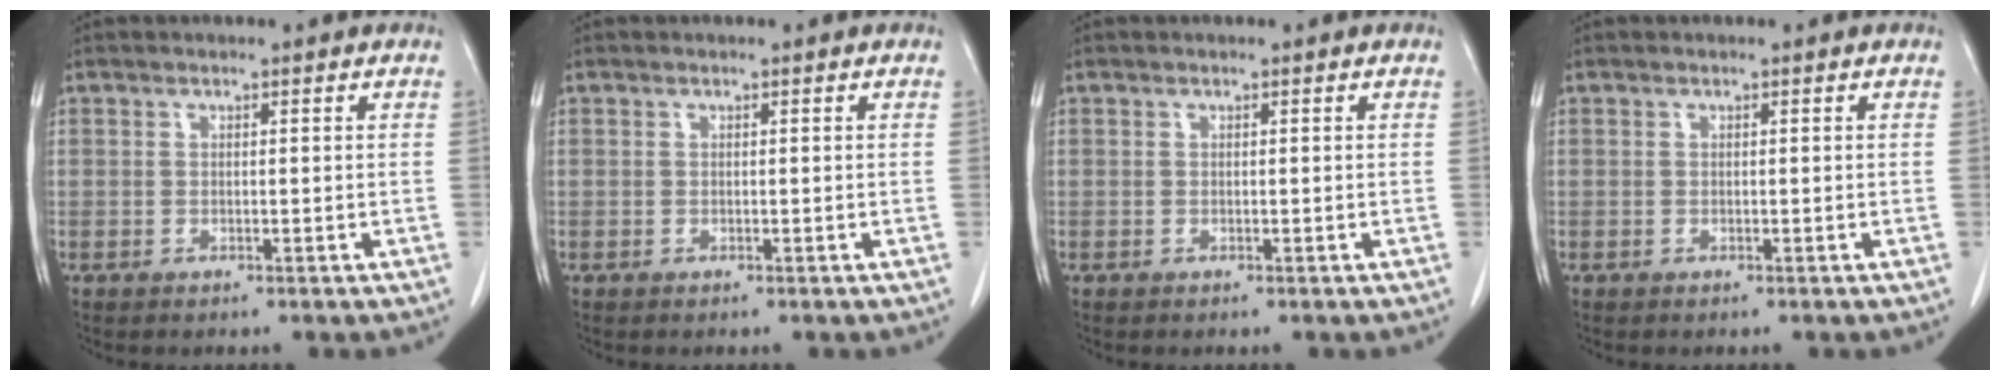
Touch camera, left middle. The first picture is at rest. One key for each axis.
{"total": 0.0}
{"total": 0.0}
{"total": 0.0}